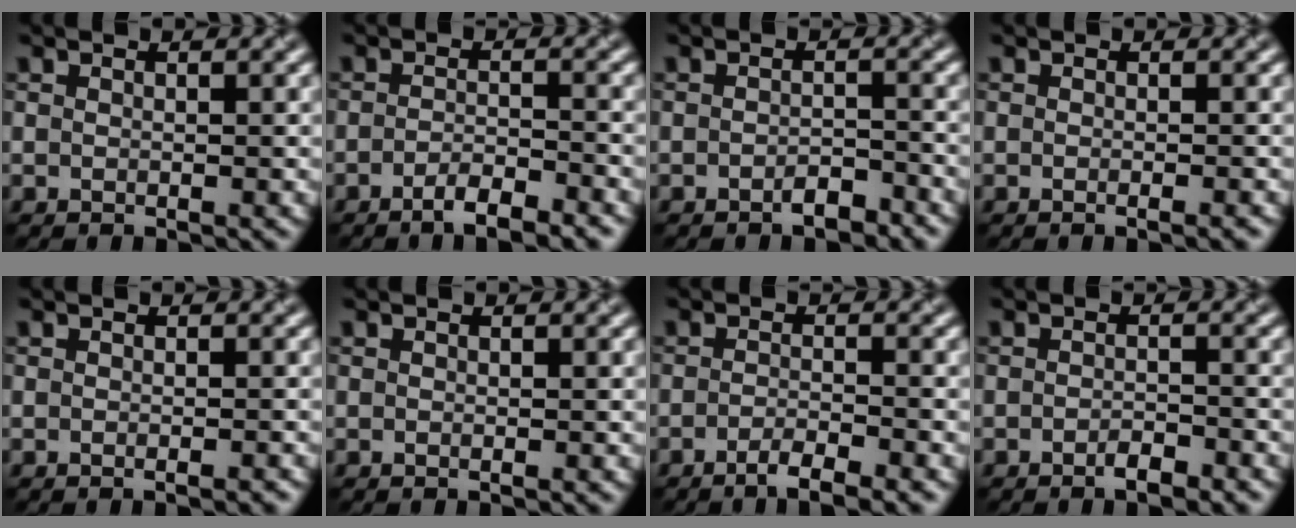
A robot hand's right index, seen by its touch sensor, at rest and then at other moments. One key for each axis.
{"total": 3.1, "fx": -2.1, "fy": 0.7, "fz": 2.1, "tx": -0.033, "ty": 0.003, "tz": -0.041}
{"total": 1.8, "fx": -1.3, "fy": 0.6, "fz": 1.0, "tx": -0.014, "ty": 0.003, "tz": -0.024}
{"total": 1.3, "fx": -0.5, "fy": 0.3, "fz": 1.1, "tx": -0.010, "ty": -0.005, "tz": -0.010}
{"total": 1.0, "fx": -0.5, "fy": 0.2, "fz": 0.8, "tx": -0.007, "ty": -0.001, "tz": -0.008}
{"total": 0.0}
{"total": 3.0, "fx": -1.9, "fy": 0.6, "fz": 2.2, "tx": -0.035, "ty": 0.000, "tz": -0.041}
{"total": 1.7, "fx": -1.2, "fy": 0.4, "fz": 1.2, "tx": -0.020, "ty": 0.000, "tz": -0.020}